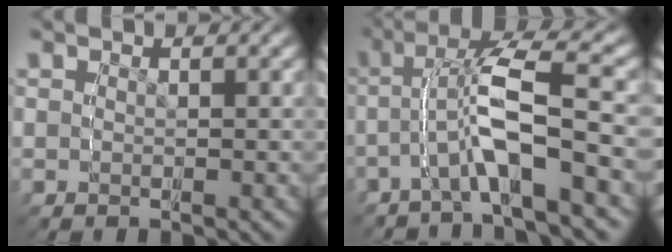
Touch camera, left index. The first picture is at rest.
{"total": 4.7, "force": [-0.3, 0.7, 4.7], "torque": [-0.092, 0.011, -0.004]}